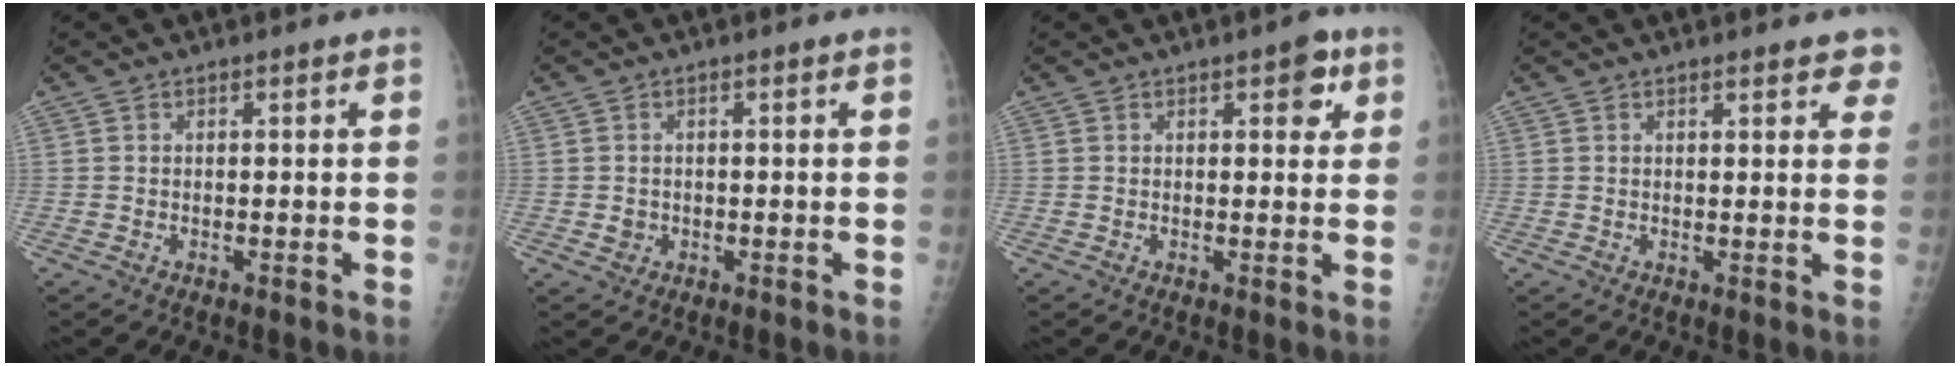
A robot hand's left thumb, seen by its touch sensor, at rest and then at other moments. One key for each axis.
{"total": 1.7, "fx": -0.5, "fy": 1.5, "fz": 0.6, "tx": -0.002, "ty": 0.005, "tz": -0.005}
{"total": 4.0, "fx": 1.7, "fy": 2.0, "fz": 3.0, "tx": -0.015, "ty": -0.001, "tz": 0.012}
{"total": 4.6, "fx": 3.4, "fy": 1.5, "fz": 2.7, "tx": -0.004, "ty": -0.007, "tz": 0.033}